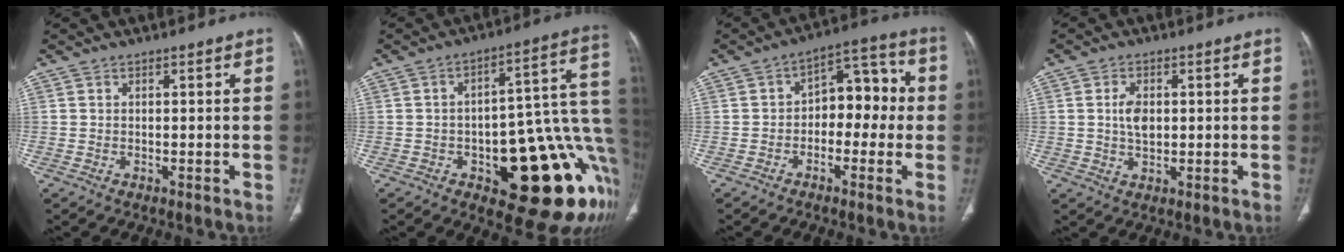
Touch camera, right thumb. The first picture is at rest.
{"total": 23.9, "force": [-7.5, 10.0, 20.4], "torque": [-0.178, 0.048, -0.085]}
{"total": 10.1, "force": [-0.8, 6.5, 7.6], "torque": [-0.059, 0.045, -0.027]}
{"total": 4.3, "force": [0.5, 2.7, 3.3], "torque": [-0.056, 0.000, 0.009]}